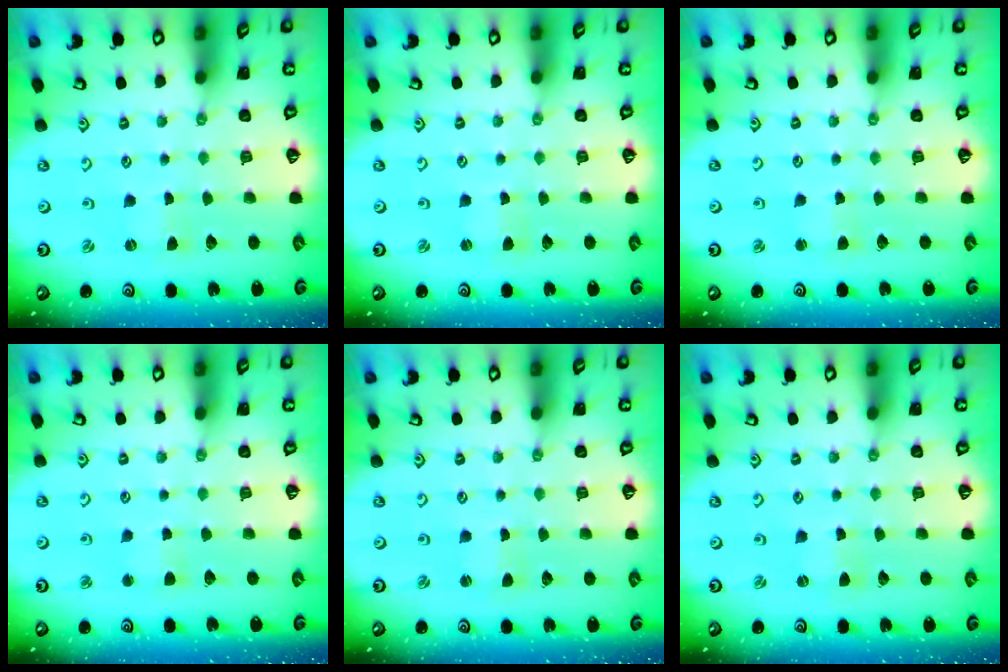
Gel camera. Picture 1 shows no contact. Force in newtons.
{"total": 0.9, "press": 0.8, "slide": 0.1}
{"total": 2.7, "press": 2.7, "slide": 0.2}
{"total": 3.2, "press": 3.2, "slide": 0.4}
{"total": 1.1, "press": 1.1, "slide": 0.1}
{"total": 0.0}